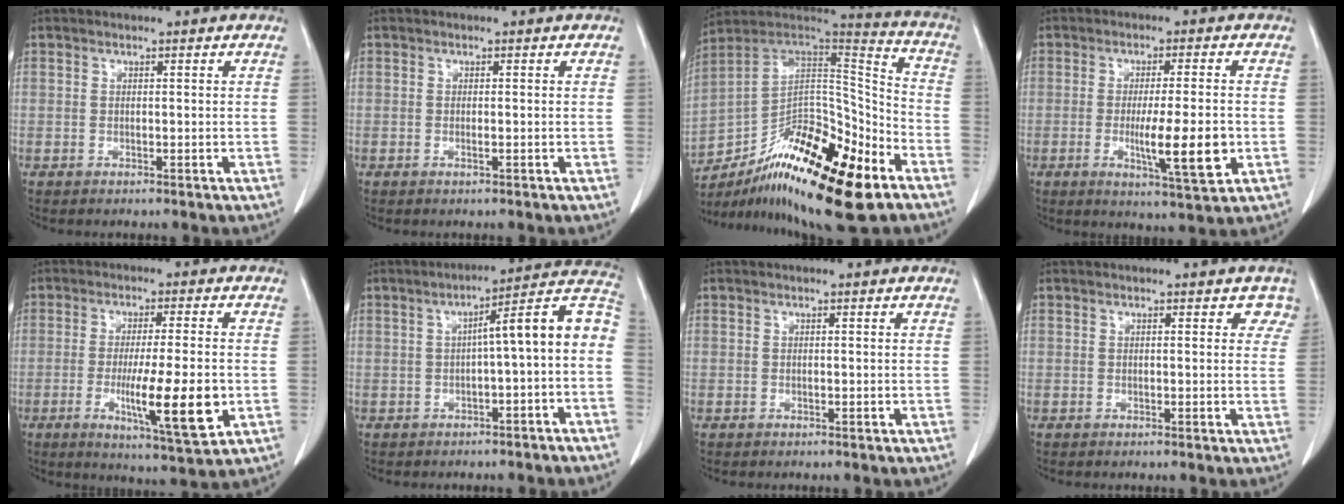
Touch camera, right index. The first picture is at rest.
{"total": 0.5, "force": [-0.1, 0.0, 0.5], "torque": [-0.010, 0.000, 0.003]}
{"total": 25.4, "force": [-14.4, 7.6, 19.5], "torque": [-0.305, 0.013, -0.233]}
{"total": 9.1, "force": [-1.9, 0.7, 8.8], "torque": [-0.137, -0.017, -0.026]}
{"total": 11.7, "force": [-2.6, 0.8, 11.4], "torque": [-0.183, -0.027, -0.038]}
{"total": 10.7, "force": [-1.1, 1.0, 10.6], "torque": [-0.142, 0.041, -0.020]}
{"total": 0.0}
{"total": 3.4, "force": [2.5, 1.8, 1.3], "torque": [0.006, 0.001, 0.012]}